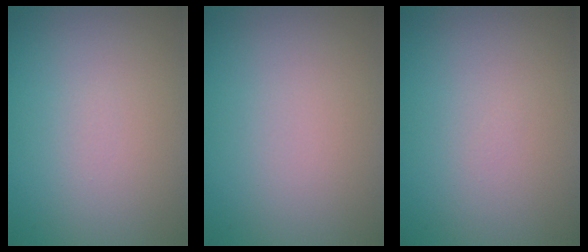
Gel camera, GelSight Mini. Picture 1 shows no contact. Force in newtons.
{"total": 0.0}
{"total": 0.0}